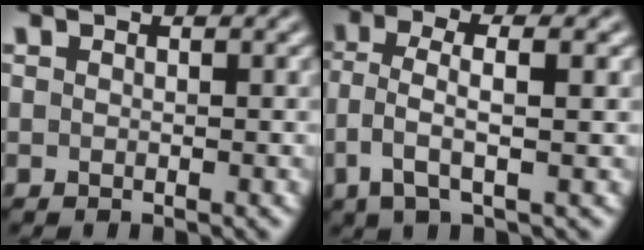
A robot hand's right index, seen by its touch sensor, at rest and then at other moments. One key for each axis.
{"total": 4.0, "fx": -0.4, "fy": 1.3, "fz": 3.7, "tx": -0.079, "ty": -0.009, "tz": 0.000}